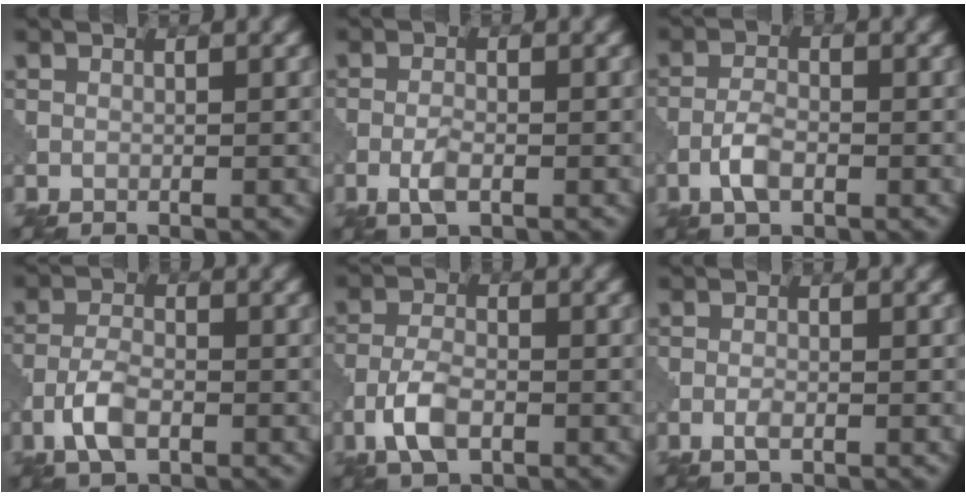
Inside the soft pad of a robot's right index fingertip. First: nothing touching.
{"total": 2.1, "force": [-0.9, 0.8, 1.7], "torque": [-0.037, -0.001, -0.022]}
{"total": 2.7, "force": [-1.3, 1.2, 2.1], "torque": [-0.044, 0.003, -0.032]}
{"total": 3.7, "force": [-1.7, 1.7, 2.7], "torque": [-0.057, 0.002, -0.040]}
{"total": 4.0, "force": [-1.9, 2.0, 3.0], "torque": [-0.061, 0.001, -0.042]}
{"total": 1.3, "force": [-0.6, 0.5, 1.0], "torque": [-0.023, 0.000, -0.014]}